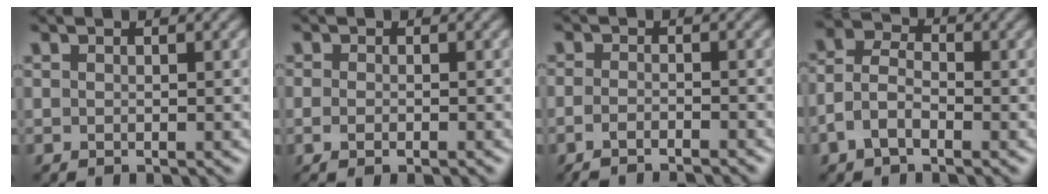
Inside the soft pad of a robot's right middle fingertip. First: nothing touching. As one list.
[{"total": 1.7, "force": [-0.6, 0.6, 1.4], "torque": [-0.027, -0.008, -0.007]}, {"total": 2.3, "force": [-1.8, 0.6, 1.4], "torque": [-0.019, -0.004, -0.037]}, {"total": 3.5, "force": [-1.5, 2.1, 2.4], "torque": [-0.054, 0.010, -0.041]}]